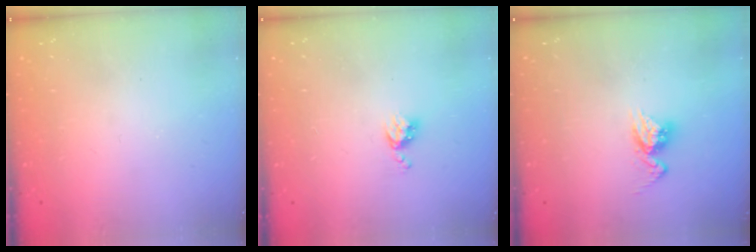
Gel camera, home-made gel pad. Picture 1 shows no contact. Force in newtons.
{"total": 4.7, "press": 4.7, "slide": 0.6}
{"total": 6.7, "press": 6.7, "slide": 0.6}